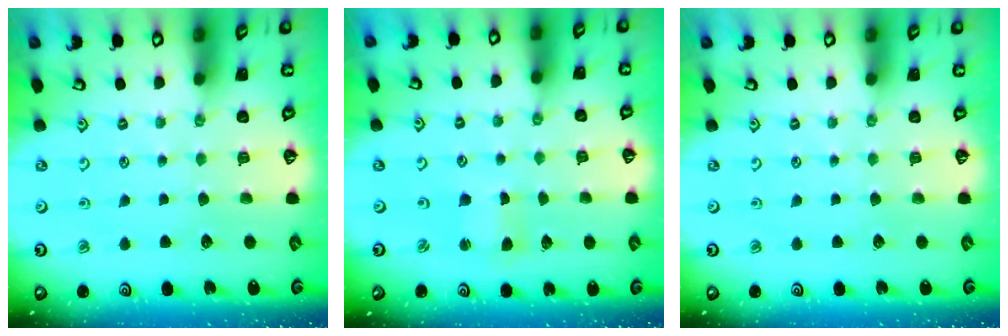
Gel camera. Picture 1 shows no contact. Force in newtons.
{"total": 1.6, "press": 1.6, "slide": 0.4}
{"total": 0.0}